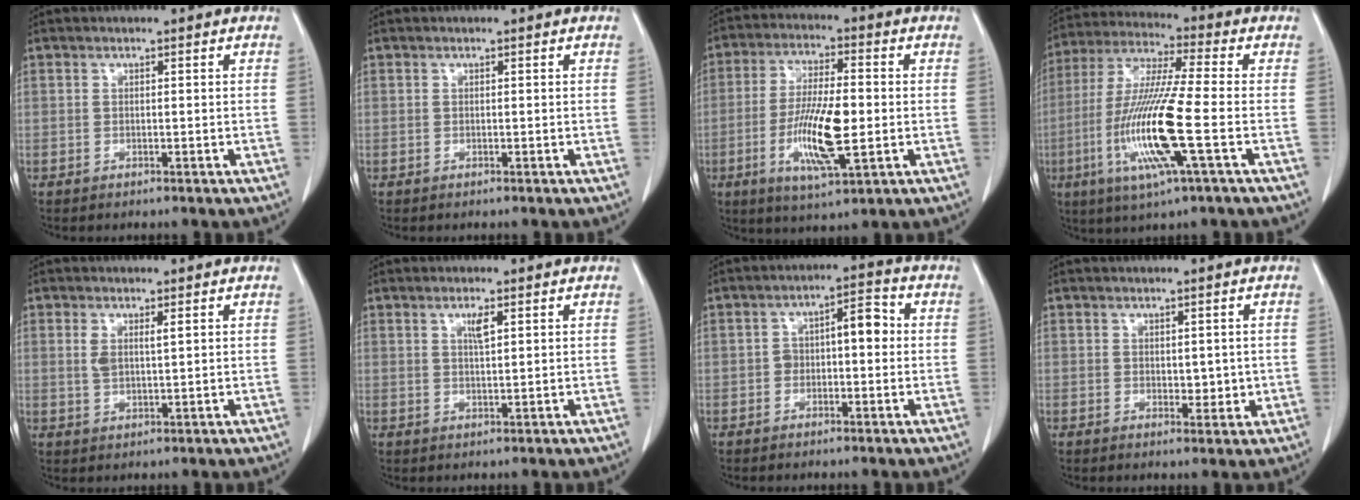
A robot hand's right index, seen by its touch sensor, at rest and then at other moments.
{"total": 0.0}
{"total": 11.6, "force": [-2.3, 2.1, 11.2], "torque": [-0.219, -0.010, -0.038]}
{"total": 15.1, "force": [-4.0, -0.1, 14.6], "torque": [-0.308, -0.017, -0.081]}
{"total": 3.0, "force": [1.1, 0.8, 2.7], "torque": [-0.058, 0.005, 0.026]}
{"total": 2.2, "force": [1.0, 0.2, 1.9], "torque": [-0.037, -0.002, 0.019]}
{"total": 5.5, "force": [0.1, 2.4, 4.9], "torque": [-0.077, 0.037, 0.001]}
{"total": 2.5, "force": [0.1, 1.3, 2.1], "torque": [-0.025, -0.005, 0.009]}